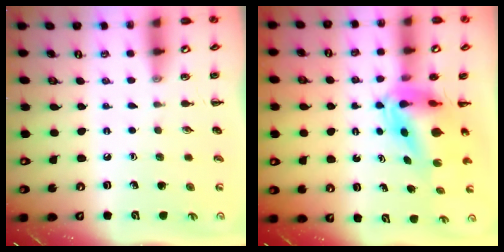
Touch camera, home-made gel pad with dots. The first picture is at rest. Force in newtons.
{"total": 7.6, "press": 7.2, "slide": 2.4}